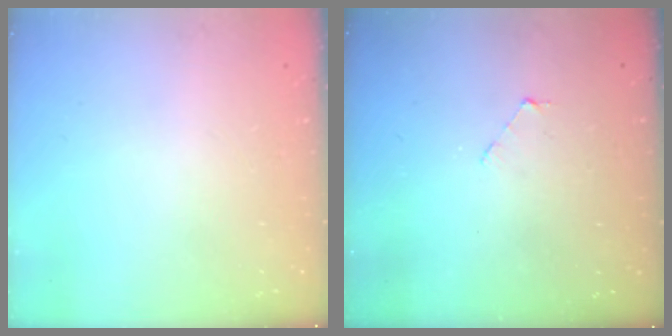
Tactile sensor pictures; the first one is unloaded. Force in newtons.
{"total": 1.9, "press": 1.9, "slide": 0.2}